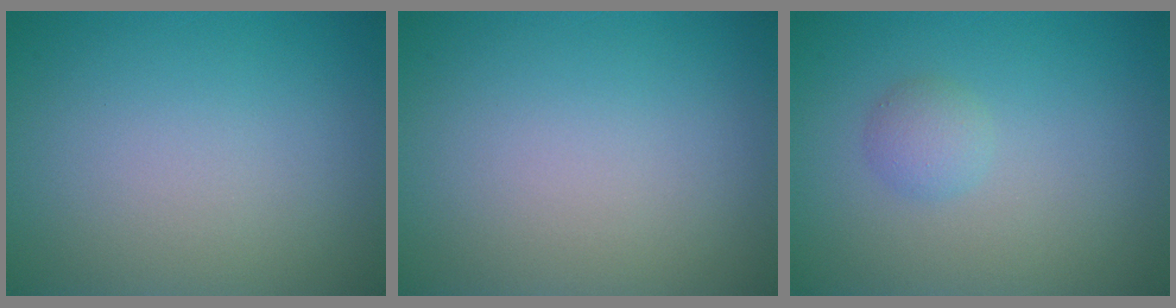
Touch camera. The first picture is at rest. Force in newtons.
{"total": 0.0}
{"total": 1.4, "press": 1.4, "slide": 0.0}